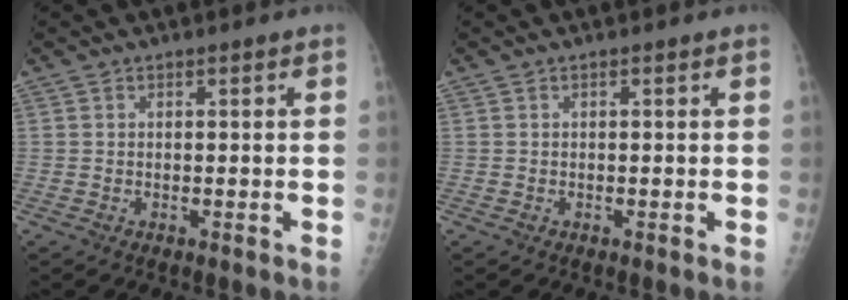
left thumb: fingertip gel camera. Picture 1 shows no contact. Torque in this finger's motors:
{"motor_torque": [0.01, 0.01, 0.00, 0.00, 0.00]}